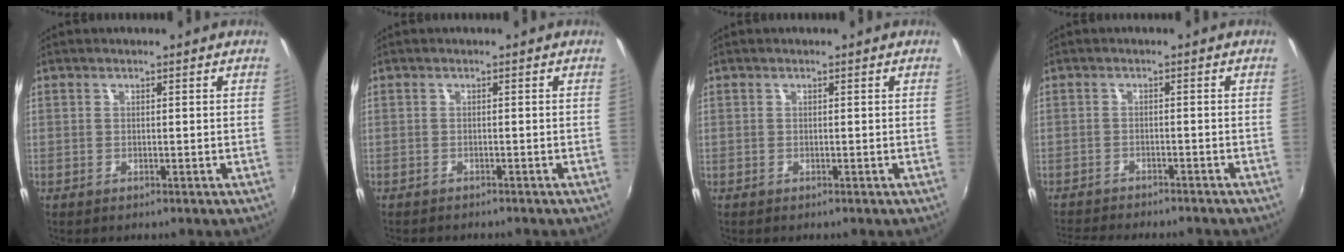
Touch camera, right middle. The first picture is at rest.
{"total": 2.1, "force": [-2.0, 0.4, 0.5], "torque": [-0.019, -0.013, -0.031]}
{"total": 0.0}
{"total": 9.2, "force": [-8.5, 1.5, 3.3], "torque": [-0.085, -0.019, -0.129]}